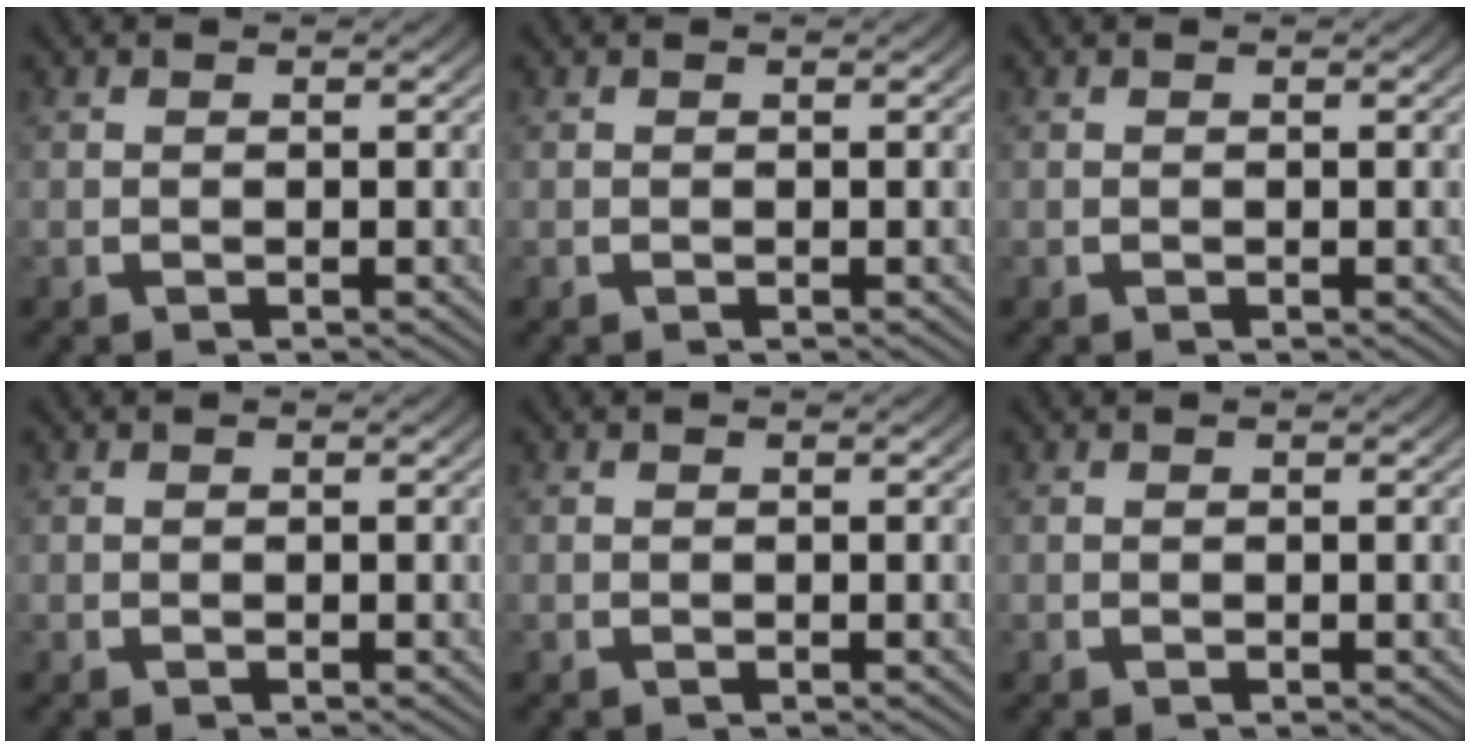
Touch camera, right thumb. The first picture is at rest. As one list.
[{"total": 0.0}, {"total": 0.0}, {"total": 0.0}, {"total": 0.0}, {"total": 0.0}]